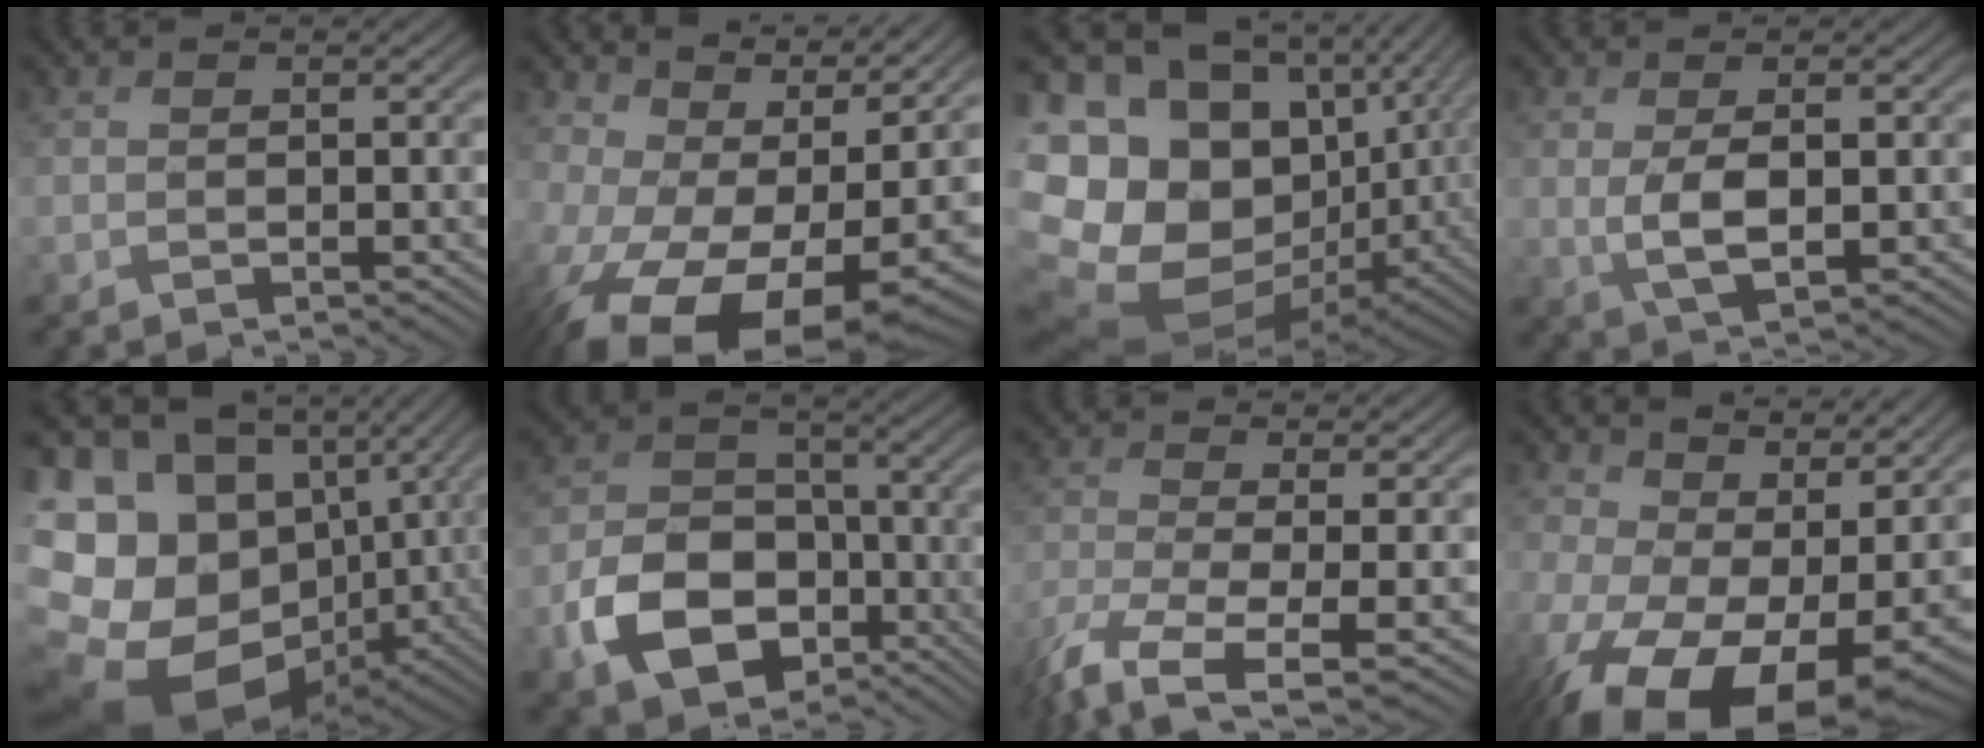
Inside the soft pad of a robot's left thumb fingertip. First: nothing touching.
{"total": 18.1, "force": [-2.0, 11.5, 13.8], "torque": [-0.257, -0.059, 0.010]}
{"total": 22.1, "force": [0.7, 17.5, 13.4], "torque": [-0.326, -0.003, 0.032]}
{"total": 4.3, "force": [0.3, 1.6, 4.0], "torque": [-0.089, -0.006, 0.012]}
{"total": 21.8, "force": [-3.5, 17.1, 13.2], "torque": [-0.310, -0.040, -0.045]}
{"total": 11.7, "force": [-5.1, 8.2, 6.7], "torque": [-0.141, -0.018, -0.096]}
{"total": 8.9, "force": [-4.3, 2.5, 7.3], "torque": [-0.168, -0.029, -0.079]}
{"total": 18.0, "force": [-2.2, 11.5, 13.7], "torque": [-0.264, -0.062, 0.001]}